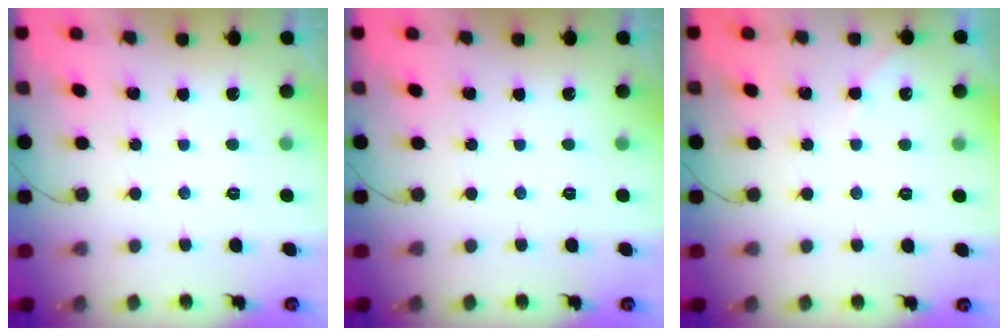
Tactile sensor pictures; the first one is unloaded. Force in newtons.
{"total": 0.0}
{"total": 3.5, "press": 3.4, "slide": 0.6}